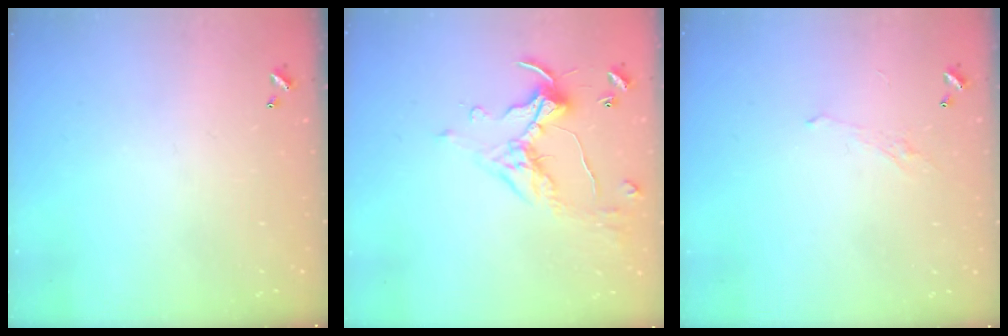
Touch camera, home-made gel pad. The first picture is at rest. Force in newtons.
{"total": 1.5, "press": 1.5, "slide": 0.2}
{"total": 1.1, "press": 0.8, "slide": 0.7}